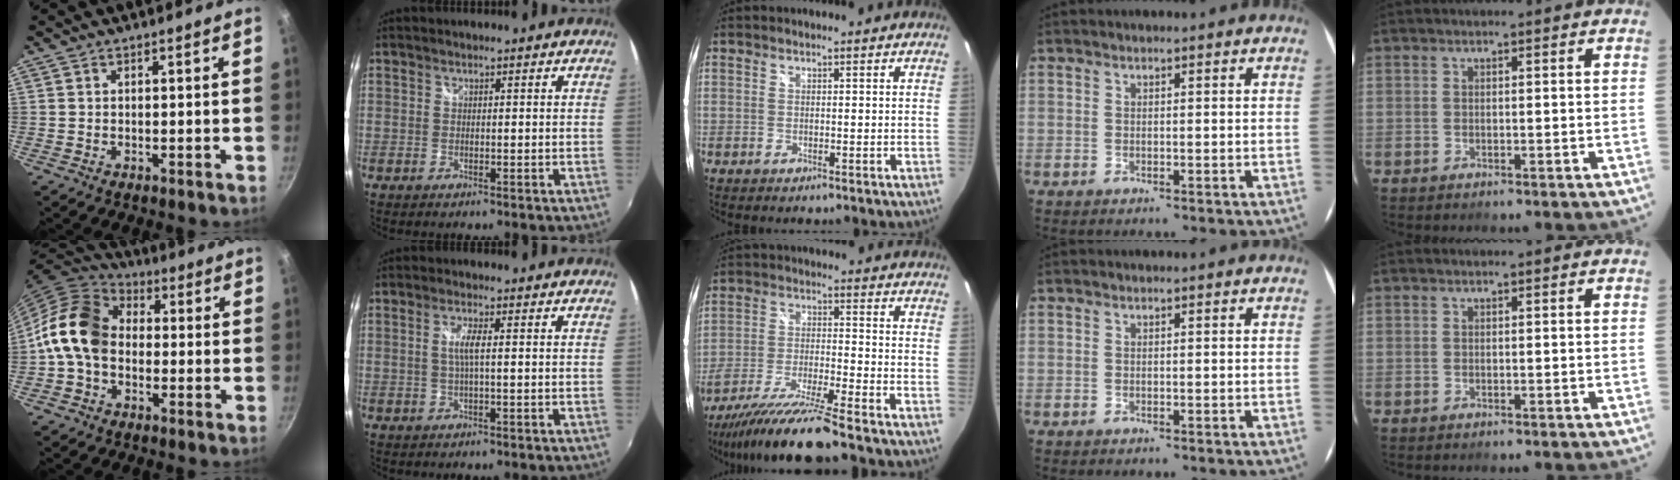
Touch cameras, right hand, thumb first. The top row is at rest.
{"thumb": {"total": 13.3, "force": [-0.9, 10.0, 8.7], "torque": [-0.132, 0.030, -0.039]}, "index": {"total": 2.9, "force": [0.1, 0.1, 2.8], "torque": [-0.056, 0.000, -0.001]}, "middle": {"total": 13.2, "force": [-11.3, -1.1, 6.6], "torque": [-0.139, -0.024, -0.204]}}